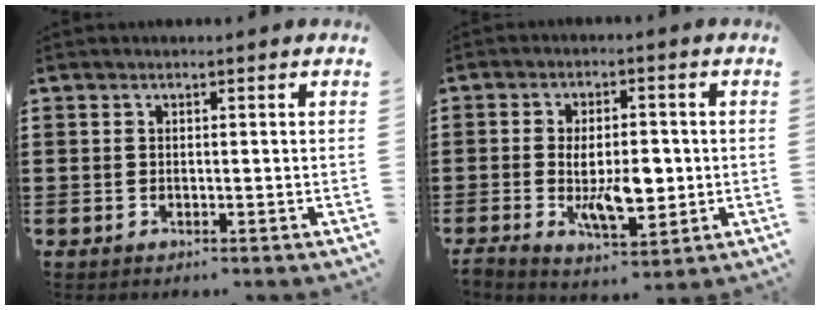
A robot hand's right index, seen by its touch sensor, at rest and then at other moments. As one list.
[{"total": 7.9, "force": [-1.0, 3.6, 7.0], "torque": [-0.118, -0.002, -0.021]}]